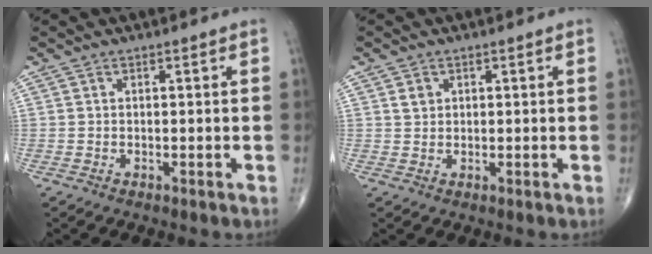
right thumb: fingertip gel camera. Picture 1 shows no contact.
{"total": 1.4, "force": [0.7, 1.1, 0.6], "torque": [-0.005, -0.002, 0.013]}